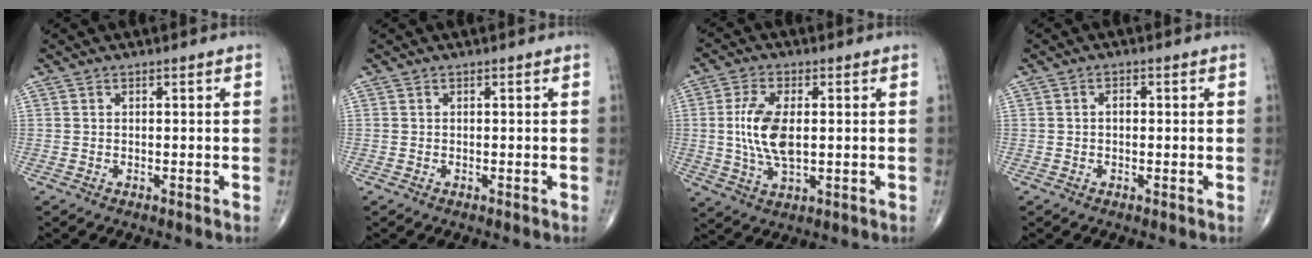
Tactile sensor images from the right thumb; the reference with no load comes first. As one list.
[{"total": 0.0}, {"total": 9.7, "force": [0.5, 4.5, 8.5], "torque": [-0.181, -0.009, 0.012]}, {"total": 1.3, "force": [0.0, 0.8, 1.0], "torque": [-0.013, 0.003, -0.003]}]